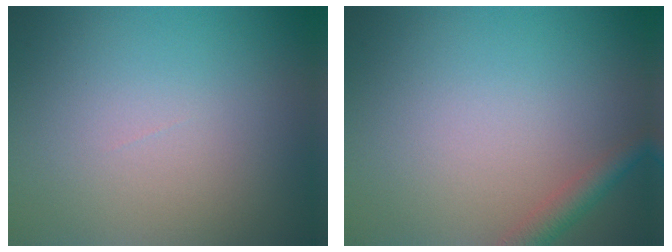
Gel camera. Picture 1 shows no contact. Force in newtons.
{"total": 2.1, "press": 2.1, "slide": 0.1}